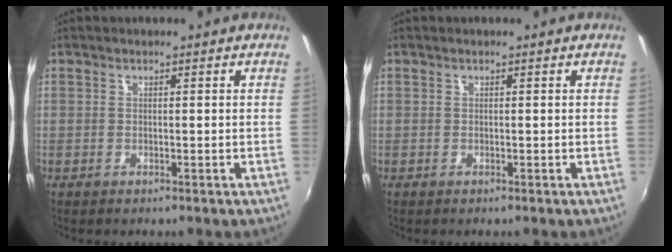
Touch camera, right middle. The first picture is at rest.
{"total": 0.0}